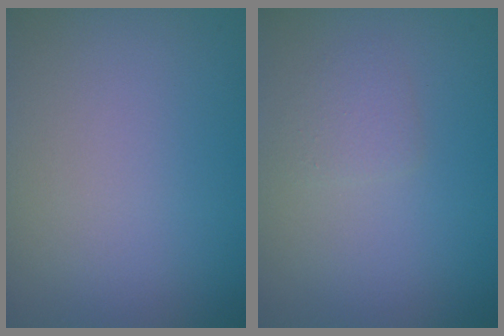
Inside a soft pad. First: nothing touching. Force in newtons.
{"total": 1.2, "press": 1.2, "slide": 0.0}